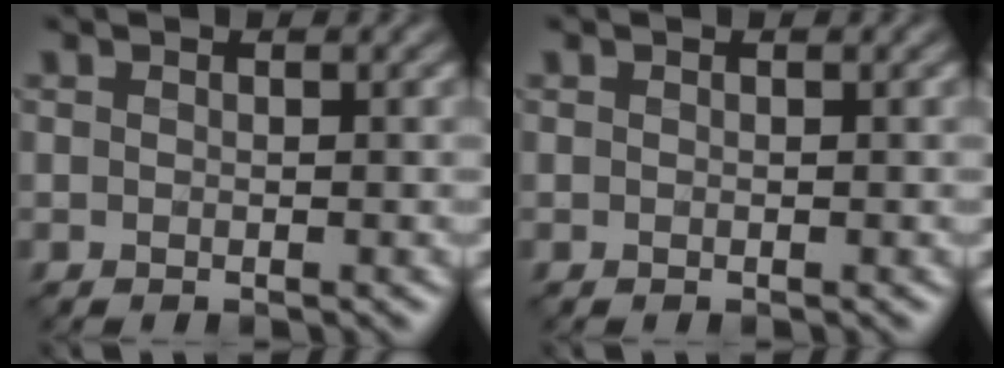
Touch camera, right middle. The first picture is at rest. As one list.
[{"total": 0.0}]